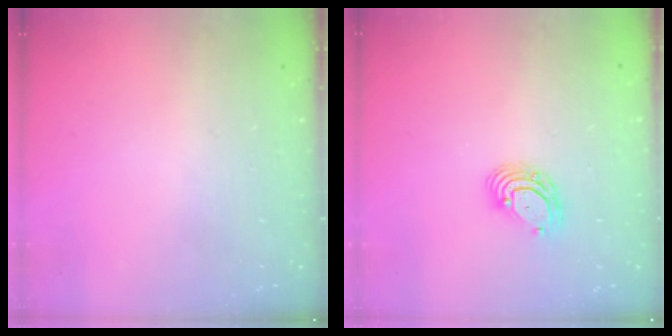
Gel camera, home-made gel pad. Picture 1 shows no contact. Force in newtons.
{"total": 5.8, "press": 5.7, "slide": 0.8}